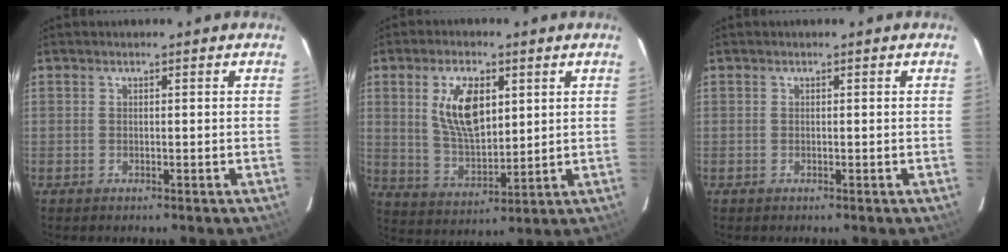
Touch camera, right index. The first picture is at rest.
{"total": 11.2, "force": [3.6, 5.5, 9.0], "torque": [-0.168, 0.004, 0.079]}
{"total": 0.0}